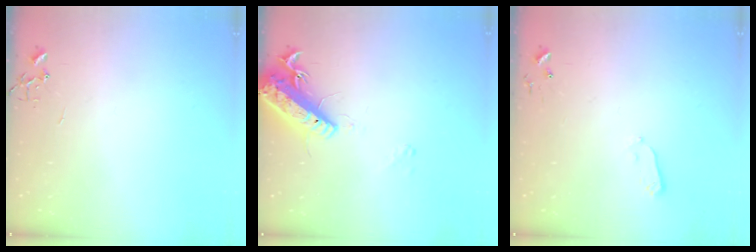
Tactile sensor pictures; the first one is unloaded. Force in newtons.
{"total": 15.7, "press": 15.3, "slide": 3.5}
{"total": 2.9, "press": 2.9, "slide": 0.4}